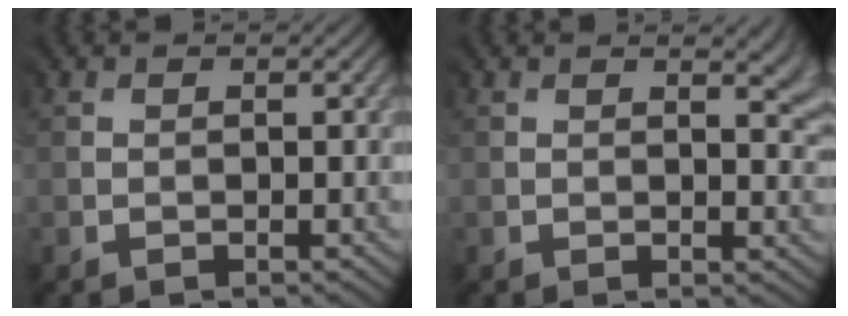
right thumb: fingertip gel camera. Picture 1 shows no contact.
{"total": 4.0, "force": [1.2, 1.2, 3.6], "torque": [-0.041, -0.001, 0.017]}